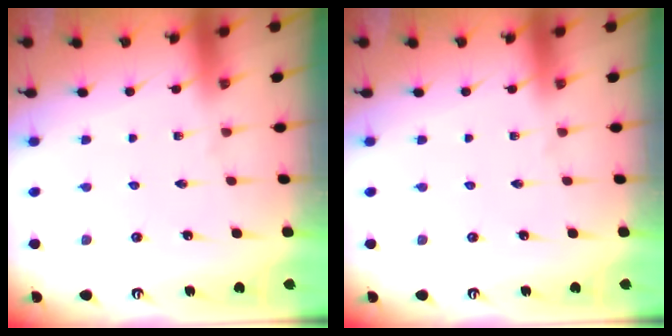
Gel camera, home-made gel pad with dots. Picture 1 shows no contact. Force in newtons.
{"total": 0.0}